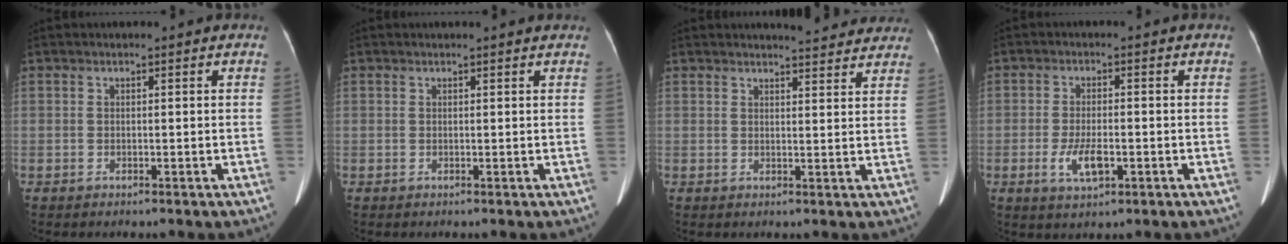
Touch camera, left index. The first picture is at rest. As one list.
[{"total": 2.1, "force": [2.0, -0.2, 0.5], "torque": [-0.011, 0.006, 0.018]}, {"total": 7.8, "force": [7.5, 1.3, 1.6], "torque": [-0.013, -0.005, 0.072]}, {"total": 4.8, "force": [-1.6, 1.8, 4.2], "torque": [-0.089, -0.005, -0.022]}]